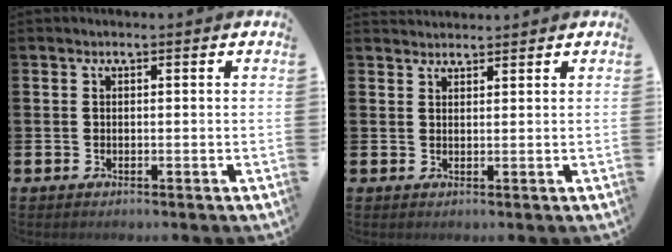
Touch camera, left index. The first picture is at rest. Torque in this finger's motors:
{"motor_torque": [0.28, -0.24, 0.02, 0.00]}